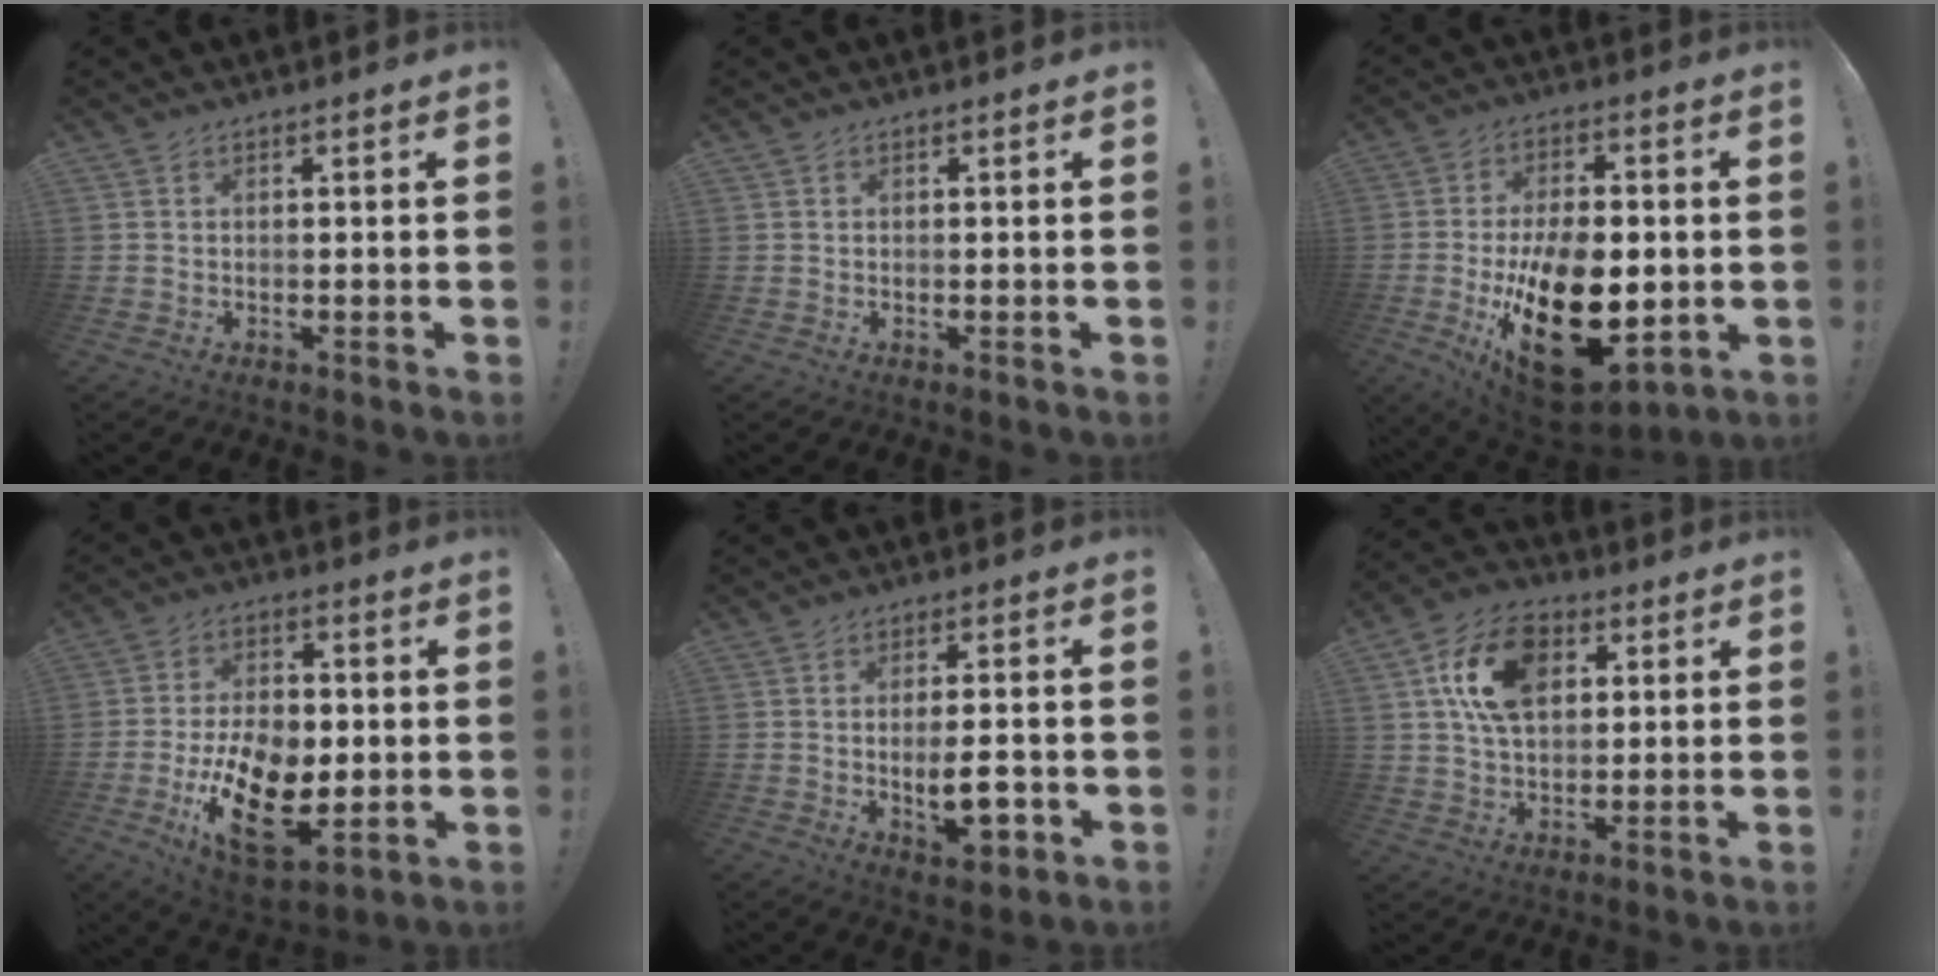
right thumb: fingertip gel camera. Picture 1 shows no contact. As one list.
[{"total": 0.0}, {"total": 24.9, "force": [-5.4, 14.7, 19.4], "torque": [-0.318, 0.013, -0.067]}, {"total": 18.7, "force": [-4.8, 11.4, 13.9], "torque": [-0.240, 0.013, -0.073]}, {"total": 8.7, "force": [-1.7, 2.9, 8.0], "torque": [-0.119, -0.005, -0.029]}, {"total": 15.8, "force": [5.2, 10.6, 10.4], "torque": [-0.183, 0.003, 0.097]}]